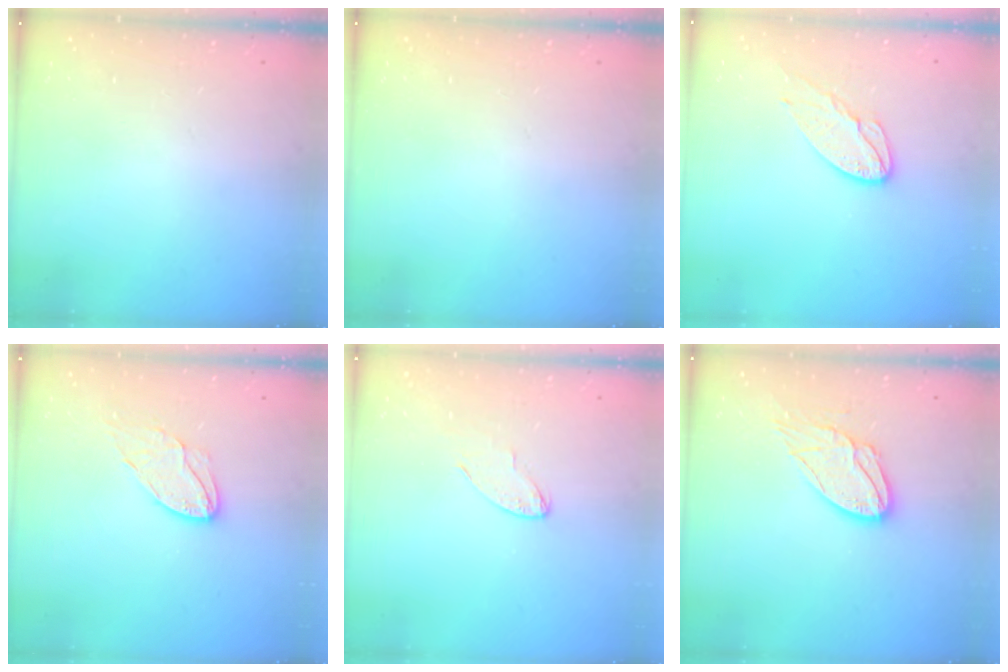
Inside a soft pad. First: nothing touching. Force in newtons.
{"total": 0.0}
{"total": 9.1, "press": 9.1, "slide": 0.4}
{"total": 8.6, "press": 8.5, "slide": 0.6}
{"total": 3.7, "press": 3.6, "slide": 0.4}
{"total": 11.0, "press": 10.9, "slide": 0.5}